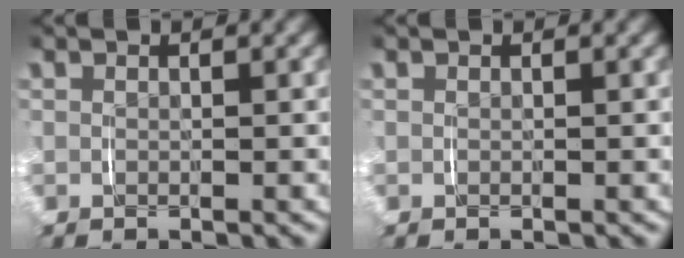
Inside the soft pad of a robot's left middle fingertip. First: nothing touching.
{"total": 0.0}